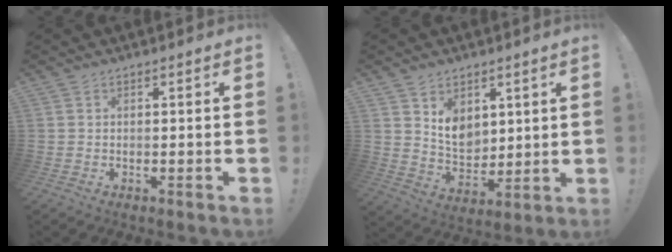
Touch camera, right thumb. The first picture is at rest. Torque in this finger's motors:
{"motor_torque": [0.12, 0.46, 0.21, -0.13, 0.01]}